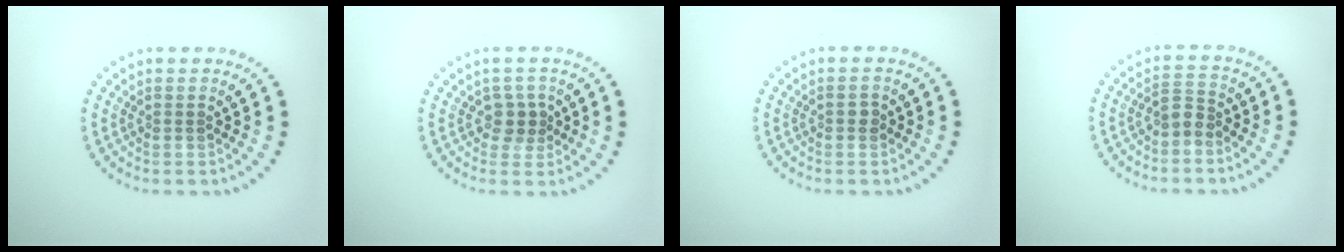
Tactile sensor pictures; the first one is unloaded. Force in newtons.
{"total": 2.0, "press": 1.6, "slide": 1.1}
{"total": 0.9, "press": 0.9, "slide": 0.0}
{"total": 1.8, "press": 1.5, "slide": 1.1}